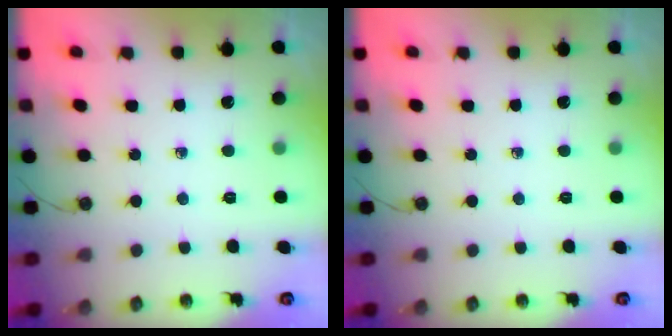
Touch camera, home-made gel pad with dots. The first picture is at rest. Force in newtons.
{"total": 0.0}